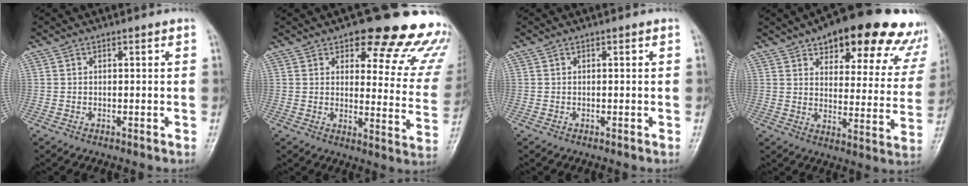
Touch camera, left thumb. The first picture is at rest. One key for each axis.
{"total": 21.3, "fx": 16.3, "fy": 7.7, "fz": 11.3, "tx": -0.081, "ty": -0.093, "tz": 0.180}
{"total": 0.0}
{"total": 25.5, "fx": 18.0, "fy": 9.9, "fz": 15.2, "tx": -0.156, "ty": -0.048, "tz": 0.220}